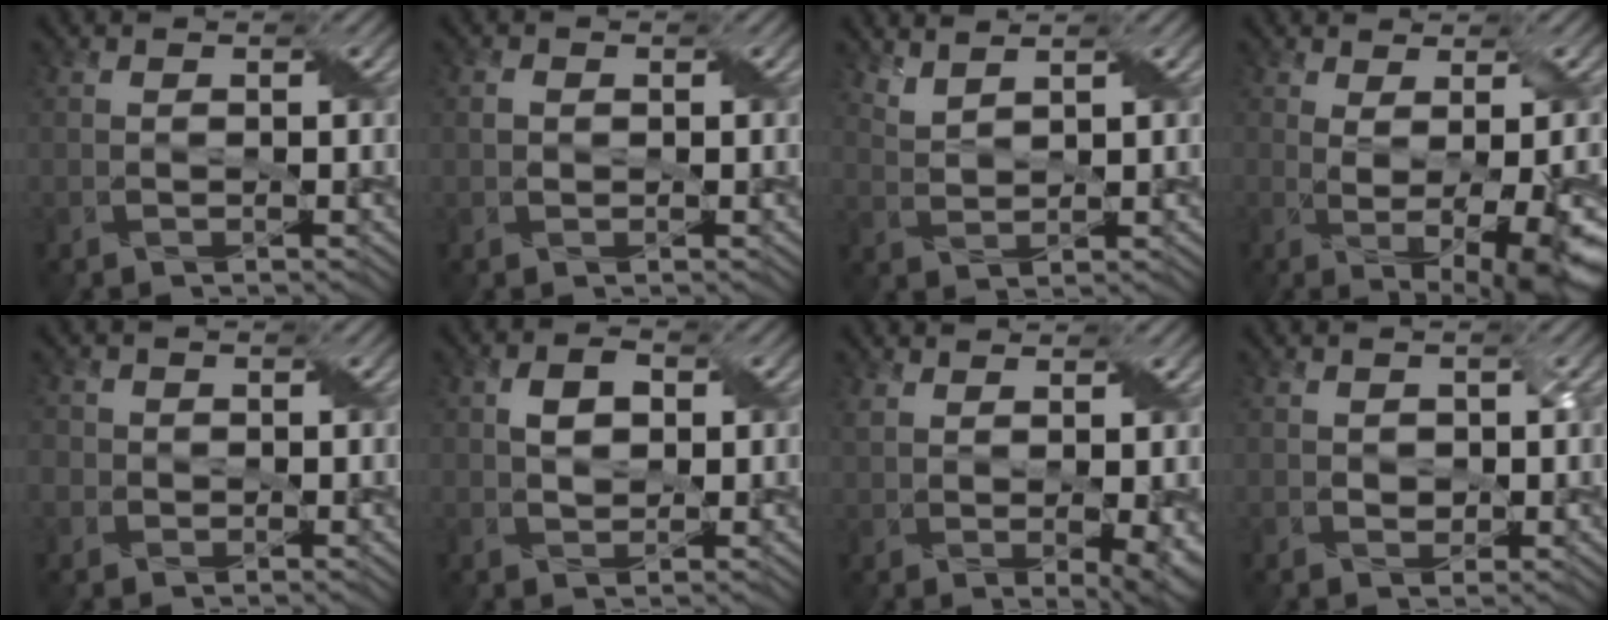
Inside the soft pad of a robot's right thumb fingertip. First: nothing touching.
{"total": 1.0, "force": [0.1, 0.9, 0.3], "torque": [-0.008, 0.000, -0.002]}
{"total": 2.5, "force": [2.4, 0.4, 0.8], "torque": [-0.020, -0.001, 0.051]}
{"total": 7.3, "force": [-0.7, 2.3, 6.9], "torque": [-0.095, -0.008, 0.002]}
{"total": 2.4, "force": [-0.2, 2.4, 0.5], "torque": [-0.013, 0.001, -0.006]}
{"total": 3.0, "force": [0.7, 2.1, 2.0], "torque": [-0.042, 0.003, 0.012]}
{"total": 5.9, "force": [1.7, 2.2, 5.2], "torque": [-0.071, -0.002, 0.041]}
{"total": 1.3, "force": [0.3, 1.2, 0.4], "torque": [-0.015, -0.005, 0.006]}